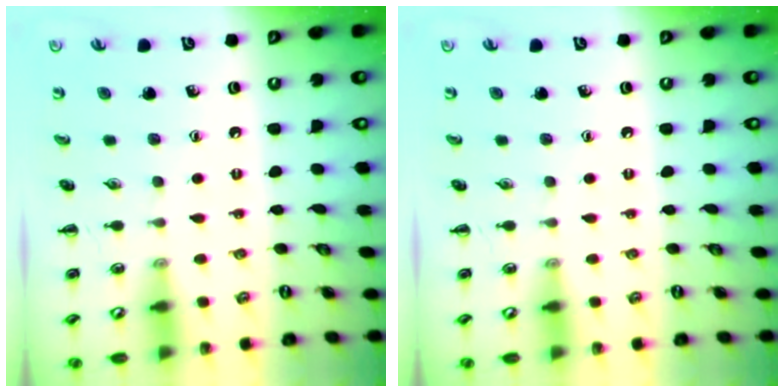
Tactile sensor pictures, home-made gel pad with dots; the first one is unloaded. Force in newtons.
{"total": 0.0}